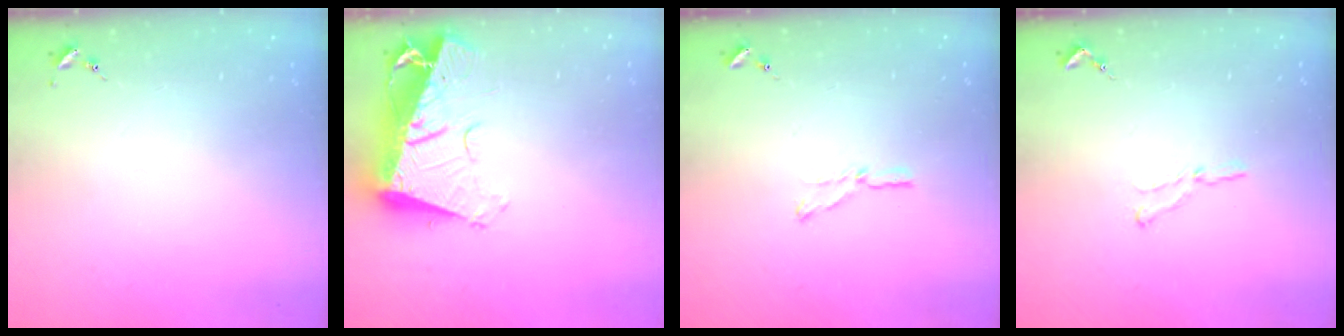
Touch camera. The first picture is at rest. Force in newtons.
{"total": 14.0, "press": 13.9, "slide": 1.6}
{"total": 4.0, "press": 4.0, "slide": 0.5}
{"total": 4.7, "press": 4.7, "slide": 0.4}